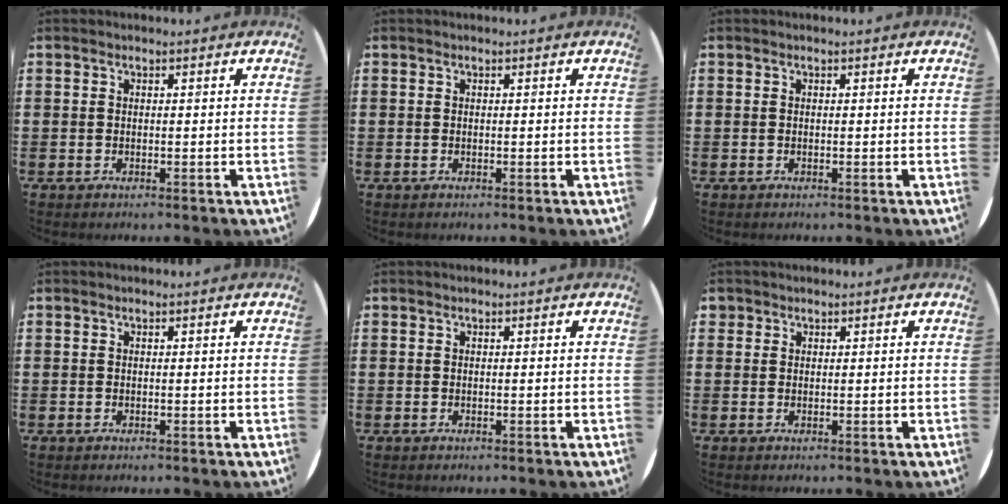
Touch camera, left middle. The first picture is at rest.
{"total": 0.0}
{"total": 0.0}
{"total": 0.0}
{"total": 0.0}
{"total": 0.8, "force": [0.7, 0.4, 0.0], "torque": [-0.001, 0.002, 0.015]}